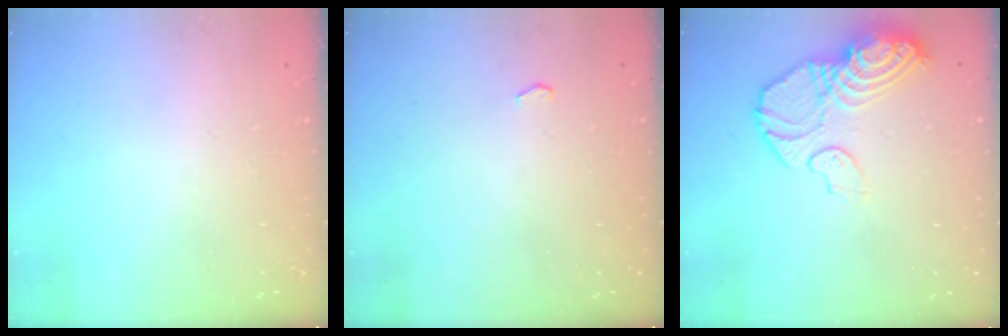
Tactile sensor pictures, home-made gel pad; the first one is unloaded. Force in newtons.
{"total": 2.6, "press": 2.0, "slide": 1.7}
{"total": 13.2, "press": 13.1, "slide": 1.4}